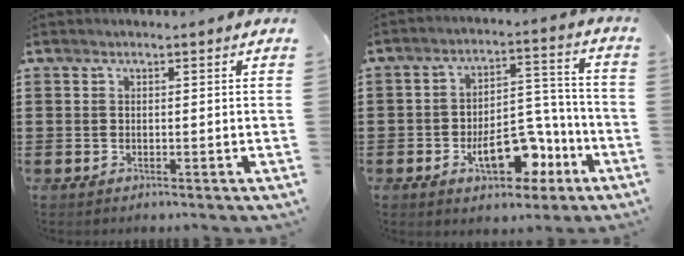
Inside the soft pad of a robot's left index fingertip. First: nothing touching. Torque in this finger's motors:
{"motor_torque": [1.63, 0.51, 0.37, 0.12]}